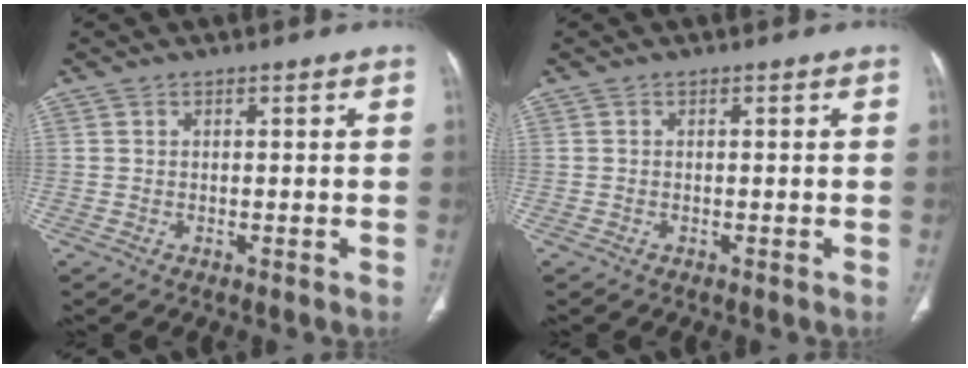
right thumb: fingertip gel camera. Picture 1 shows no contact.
{"total": 0.0}